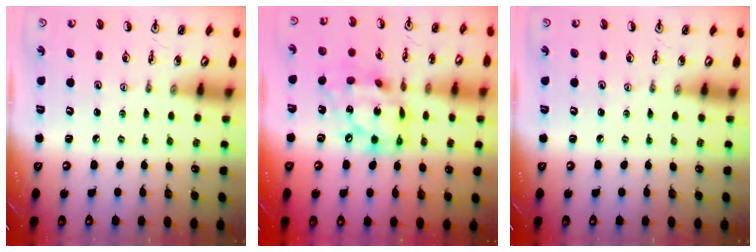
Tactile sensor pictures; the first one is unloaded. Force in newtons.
{"total": 16.6, "press": 16.5, "slide": 1.2}
{"total": 0.0}